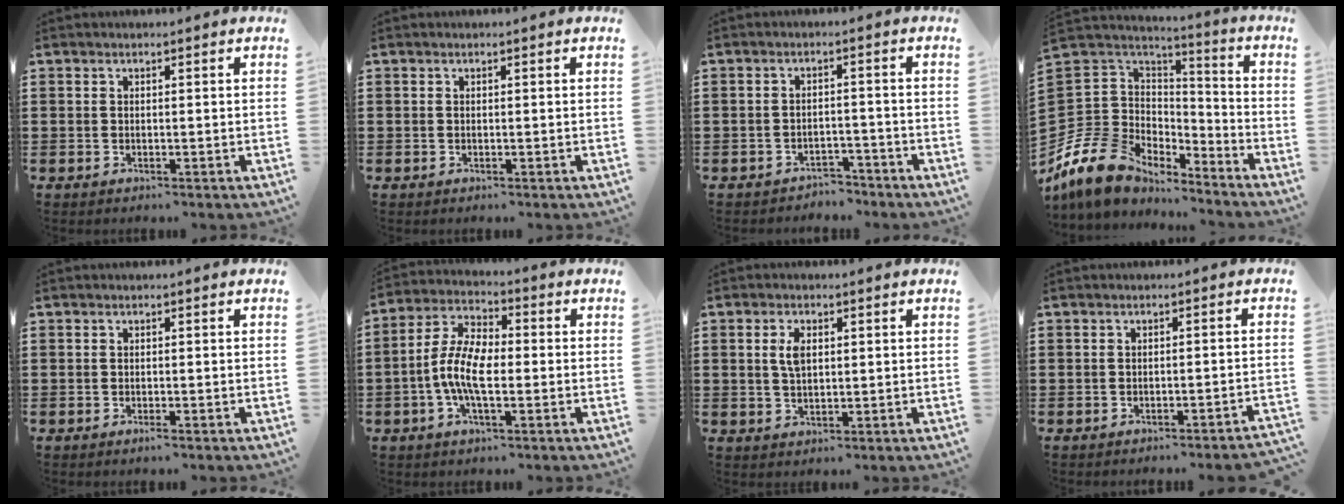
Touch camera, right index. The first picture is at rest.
{"total": 0.0}
{"total": 2.7, "force": [-2.7, 0.5, 0.1], "torque": [-0.010, -0.001, -0.055]}
{"total": 12.0, "force": [-7.7, 8.5, 3.6], "torque": [-0.126, 0.013, -0.151]}
{"total": 0.6, "force": [-0.5, 0.1, 0.3], "torque": [-0.008, -0.003, -0.008]}
{"total": 8.2, "force": [-1.9, 3.6, 7.2], "torque": [-0.172, -0.008, -0.043]}
{"total": 3.4, "force": [0.8, 1.7, 2.8], "torque": [-0.061, 0.009, 0.013]}
{"total": 1.5, "force": [-1.3, -0.4, 0.6], "torque": [-0.013, -0.003, -0.026]}